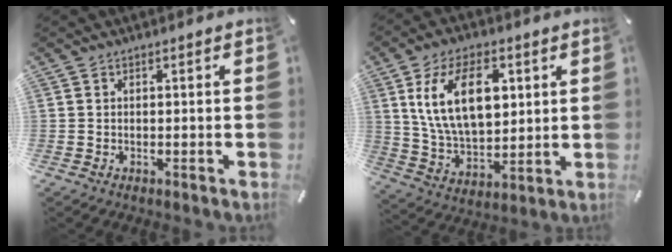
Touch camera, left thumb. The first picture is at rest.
{"total": 16.9, "force": [5.2, 10.2, 12.4], "torque": [-0.249, 0.004, 0.088]}